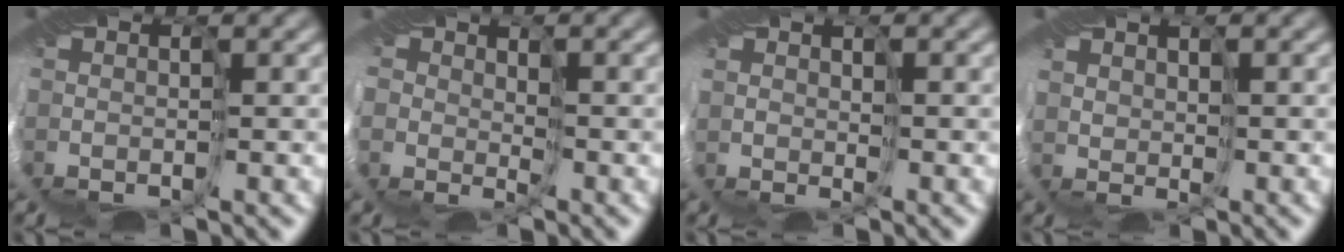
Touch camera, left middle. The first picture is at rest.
{"total": 1.4, "force": [0.8, 1.1, -0.6], "torque": [0.001, -0.006, 0.022]}
{"total": 2.0, "force": [1.3, -0.5, -1.5], "torque": [0.020, 0.003, 0.028]}
{"total": 2.7, "force": [1.9, -0.6, -1.8], "torque": [0.017, 0.008, 0.041]}